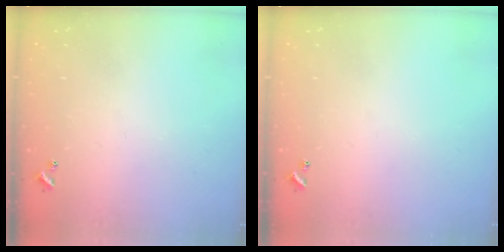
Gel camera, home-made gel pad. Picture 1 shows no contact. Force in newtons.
{"total": 0.0}